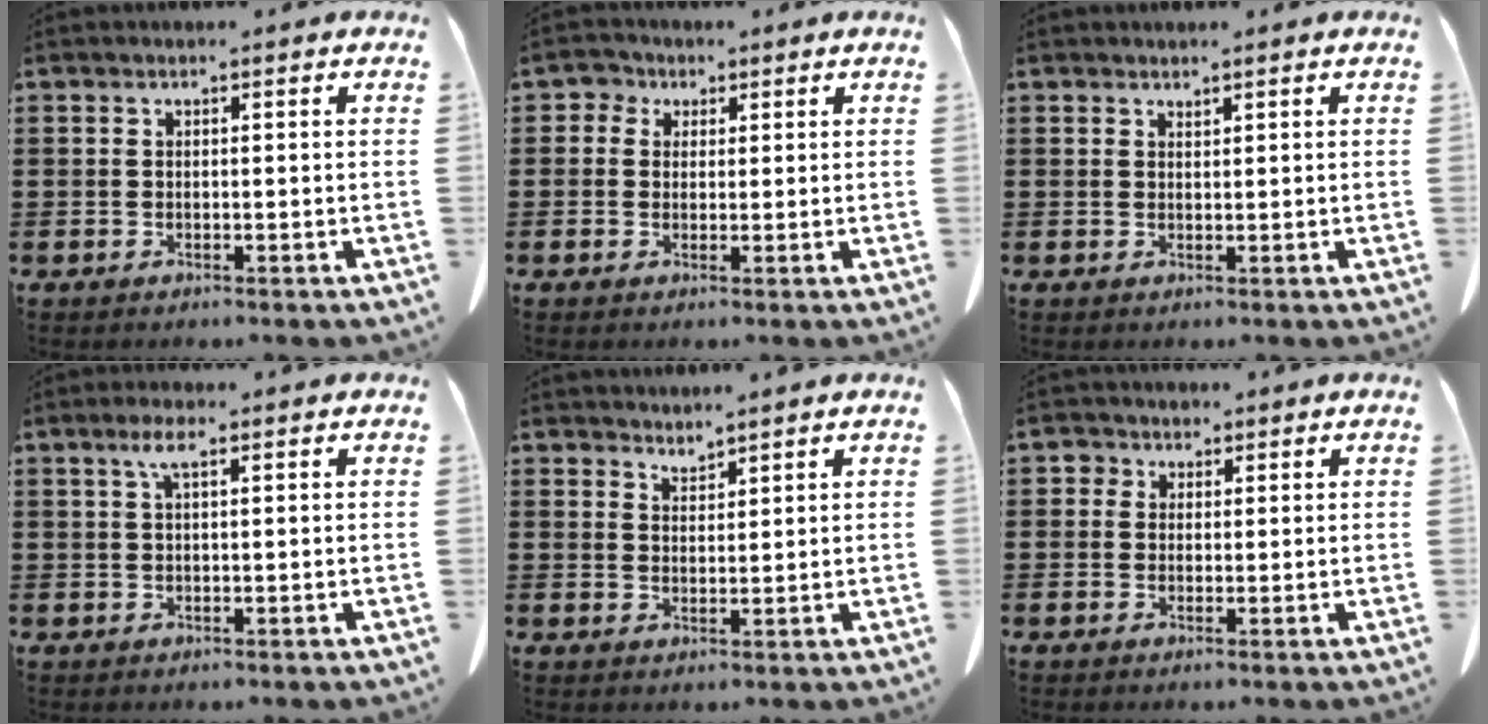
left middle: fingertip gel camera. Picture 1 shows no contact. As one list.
[{"total": 2.2, "force": [1.1, 1.9, 0.4], "torque": [-0.019, 0.008, 0.019]}, {"total": 0.9, "force": [0.9, 0.0, 0.0], "torque": [-0.003, -0.002, 0.018]}, {"total": 3.0, "force": [1.4, 0.7, 2.5], "torque": [-0.054, 0.007, 0.022]}, {"total": 2.2, "force": [2.2, -0.1, -0.3], "torque": [0.000, -0.004, 0.042]}, {"total": 1.9, "force": [1.0, 1.5, 0.4], "torque": [-0.006, 0.003, 0.017]}]